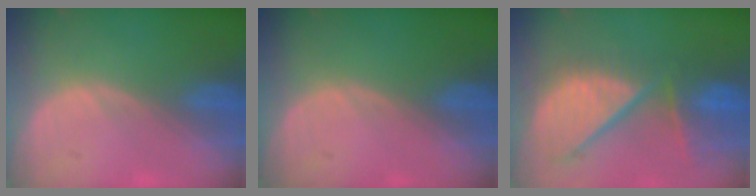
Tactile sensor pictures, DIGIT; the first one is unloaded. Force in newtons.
{"total": 0.0}
{"total": 12.4, "press": 10.6, "slide": 6.4}